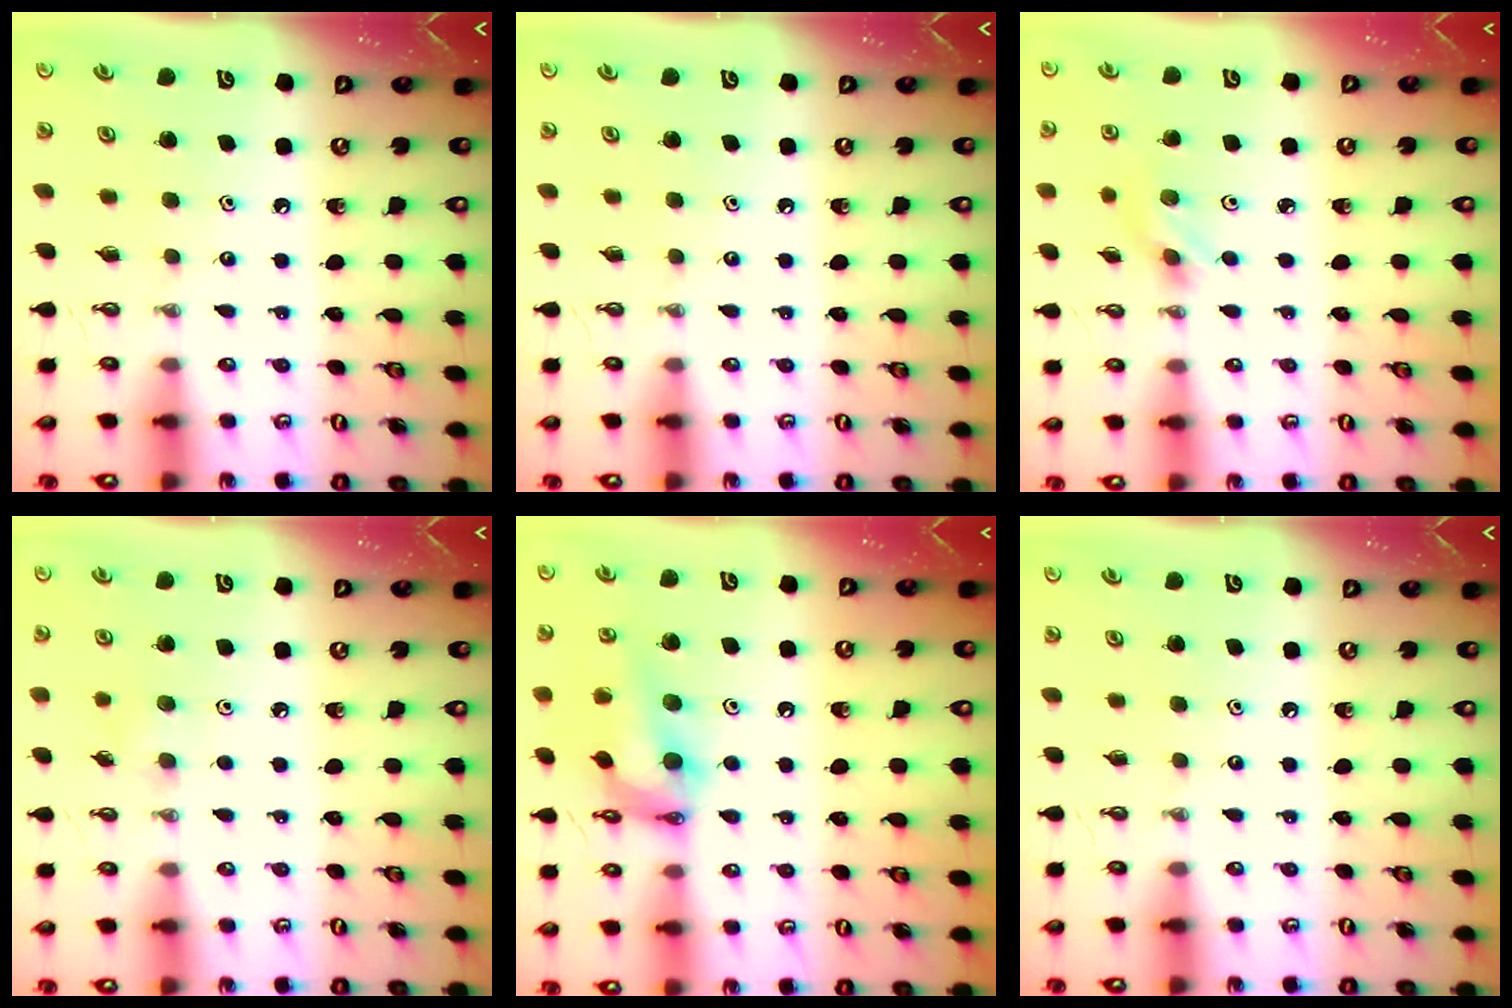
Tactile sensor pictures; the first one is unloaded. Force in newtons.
{"total": 0.0}
{"total": 4.1, "press": 3.9, "slide": 1.3}
{"total": 4.6, "press": 4.4, "slide": 1.2}
{"total": 15.6, "press": 15.5, "slide": 1.8}
{"total": 0.0}